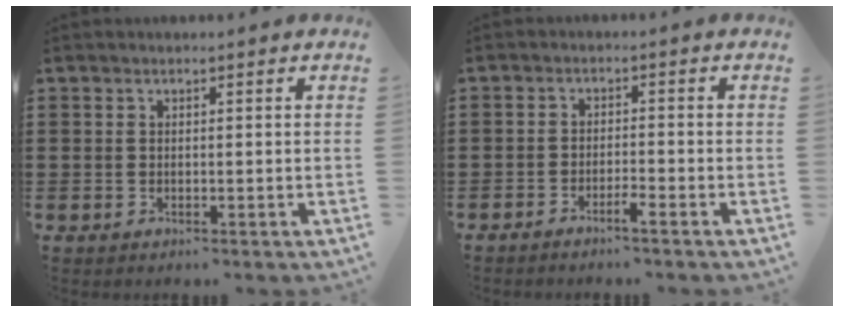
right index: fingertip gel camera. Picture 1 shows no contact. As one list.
[{"total": 1.9, "force": [-1.8, 0.0, 0.8], "torque": [-0.016, 0.001, -0.033]}]